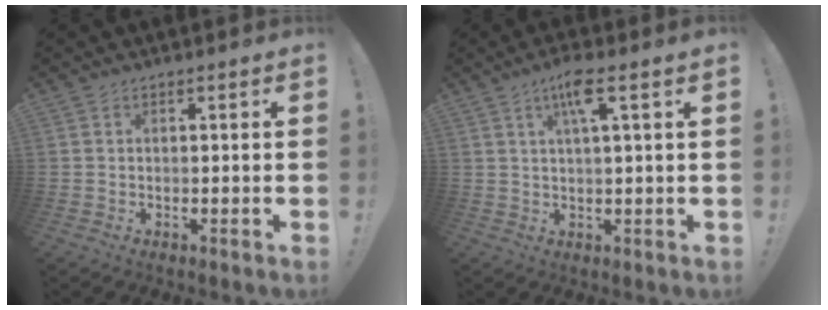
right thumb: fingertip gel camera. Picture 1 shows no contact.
{"total": 7.2, "force": [3.1, 0.8, 6.5], "torque": [-0.115, 0.000, 0.045]}